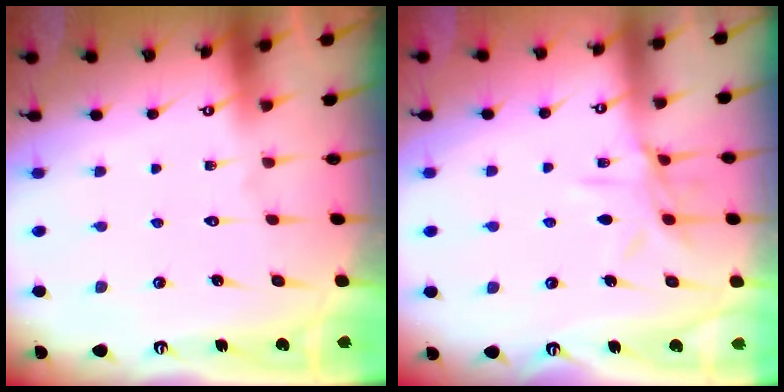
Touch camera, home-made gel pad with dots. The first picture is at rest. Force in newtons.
{"total": 8.4, "press": 8.3, "slide": 0.6}